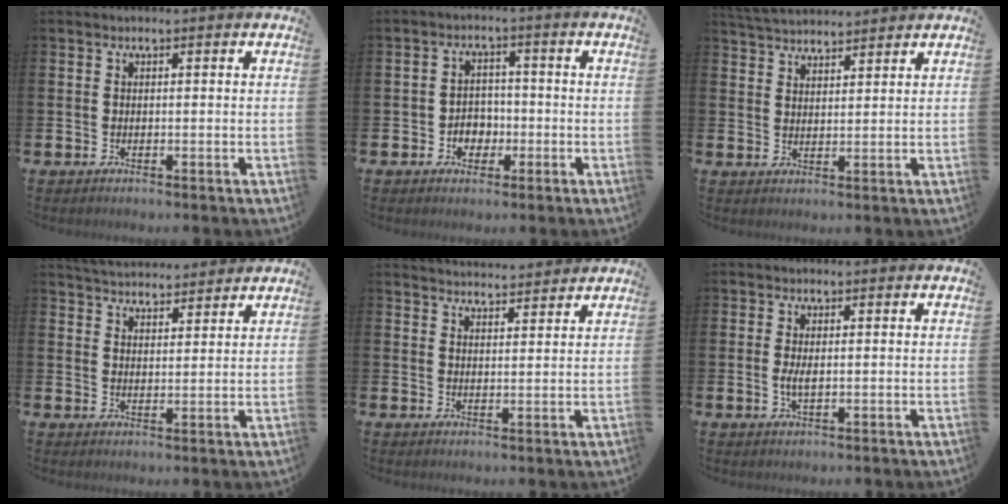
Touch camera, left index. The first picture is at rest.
{"total": 3.2, "force": [-1.2, 2.7, 1.2], "torque": [-0.016, 0.001, -0.033]}
{"total": 4.0, "force": [3.9, 0.6, 0.2], "torque": [-0.016, -0.018, 0.072]}
{"total": 4.6, "force": [4.5, 0.6, -0.2], "torque": [-0.010, -0.025, 0.082]}
{"total": 3.7, "force": [3.7, 0.1, -0.1], "torque": [0.002, -0.026, 0.066]}
{"total": 1.8, "force": [0.0, 0.6, 1.7], "torque": [-0.025, -0.002, -0.002]}